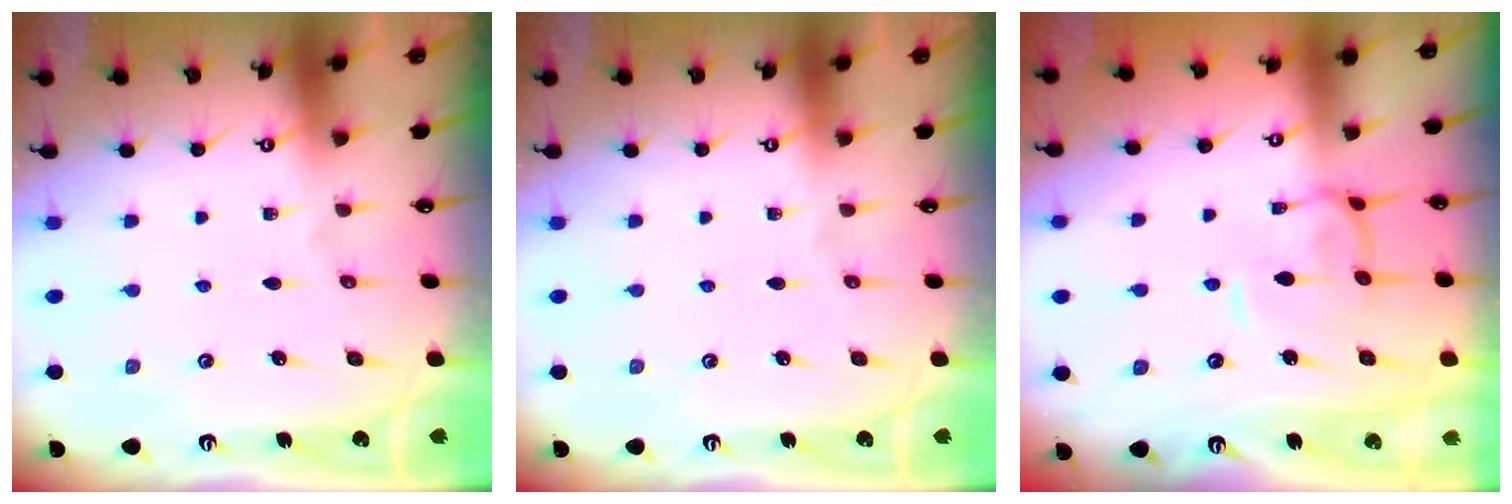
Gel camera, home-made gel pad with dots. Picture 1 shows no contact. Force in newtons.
{"total": 0.0}
{"total": 1.8, "press": 1.6, "slide": 0.7}